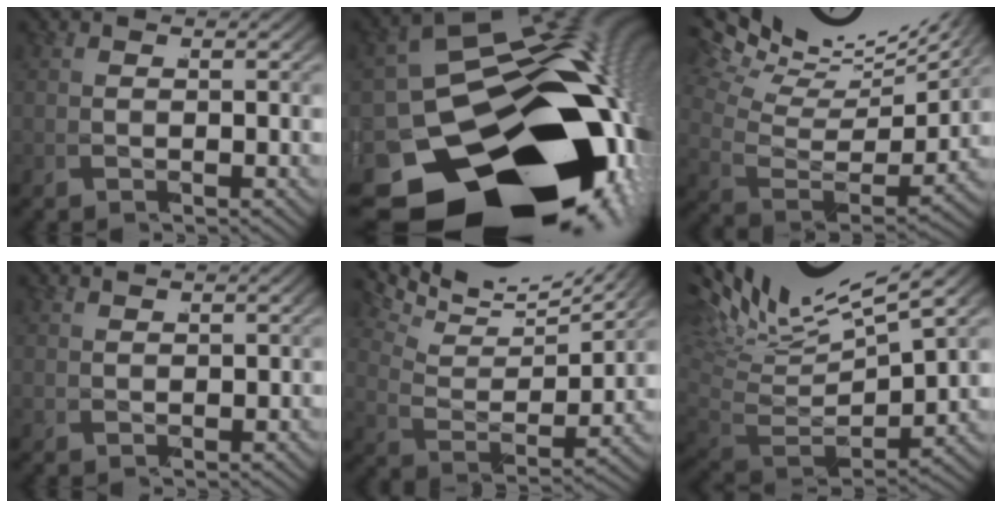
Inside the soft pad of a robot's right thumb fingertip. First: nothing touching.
{"total": 32.3, "force": [-6.8, 19.4, 24.9], "torque": [-0.388, -0.087, -0.074]}
{"total": 9.0, "force": [4.0, 4.6, 6.6], "torque": [-0.114, 0.010, 0.049]}
{"total": 0.8, "force": [0.3, -0.4, -0.6], "torque": [0.014, 0.006, 0.008]}
{"total": 7.1, "force": [3.8, 3.5, 4.9], "torque": [-0.095, 0.005, 0.051]}
{"total": 8.8, "force": [1.3, 5.2, 6.9], "torque": [-0.133, -0.020, 0.028]}